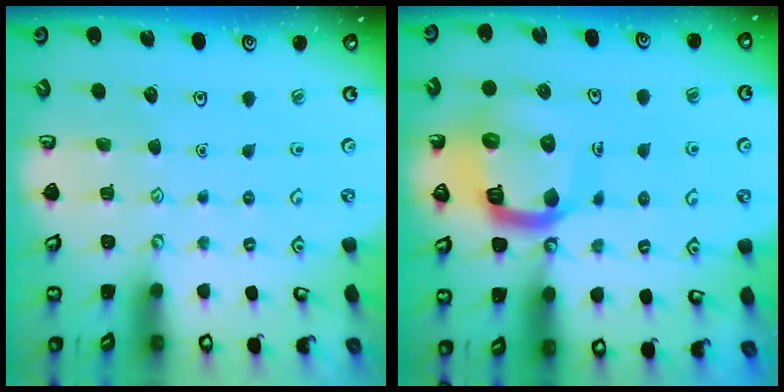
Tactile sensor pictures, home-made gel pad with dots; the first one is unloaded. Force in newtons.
{"total": 15.8, "press": 15.7, "slide": 1.9}